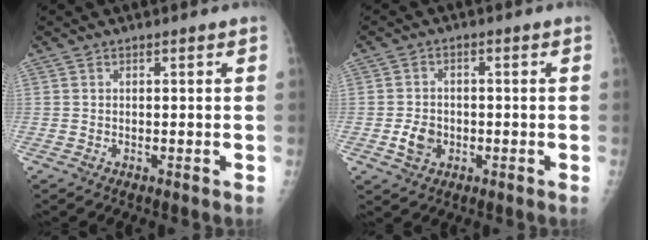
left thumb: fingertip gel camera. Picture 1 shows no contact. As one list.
[{"total": 4.5, "force": [-1.2, 3.5, 2.4], "torque": [-0.032, 0.006, -0.021]}]